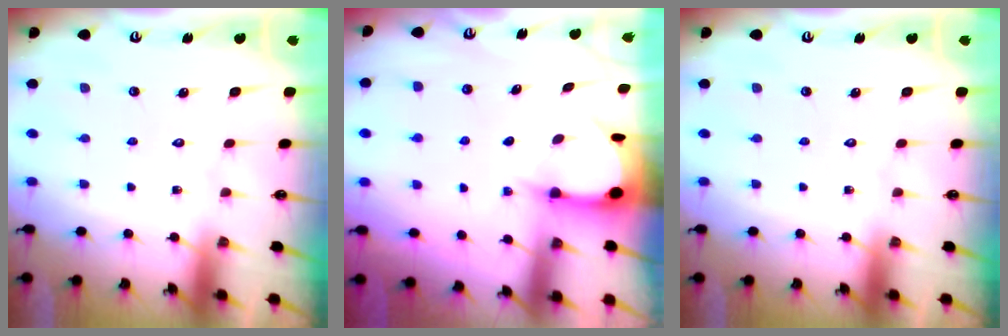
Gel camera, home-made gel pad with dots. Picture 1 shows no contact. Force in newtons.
{"total": 3.3, "press": 3.3, "slide": 0.4}
{"total": 0.0}